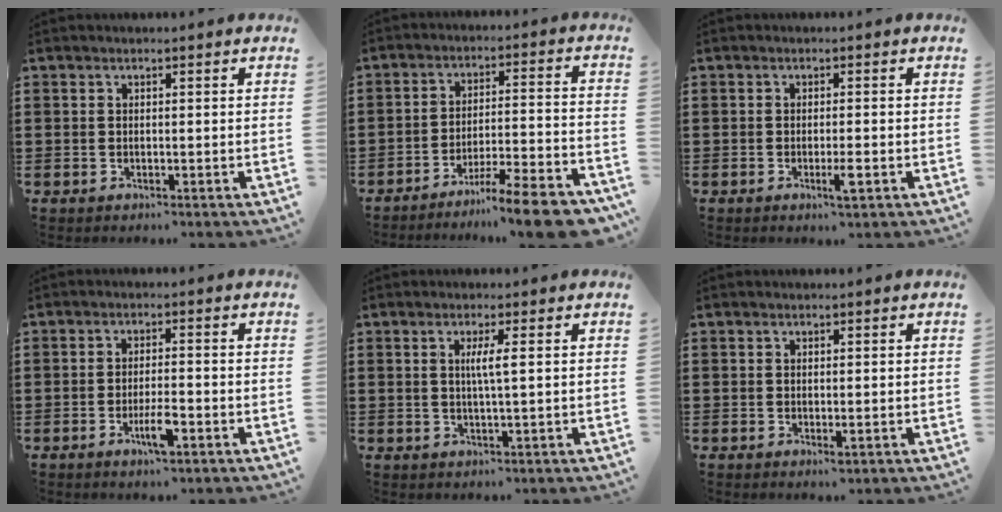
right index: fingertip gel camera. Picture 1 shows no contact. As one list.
[{"total": 10.5, "force": [-8.5, 0.4, 6.0], "torque": [-0.089, 0.015, -0.163]}, {"total": 2.6, "force": [-1.1, 0.2, 2.4], "torque": [-0.047, -0.006, -0.021]}, {"total": 4.6, "force": [-2.2, 1.0, 3.9], "torque": [-0.076, -0.004, -0.040]}, {"total": 2.6, "force": [0.5, -0.2, 2.6], "torque": [-0.051, -0.003, 0.004]}, {"total": 0.8, "force": [-0.1, 0.2, 0.8], "torque": [-0.014, -0.002, 0.000]}]